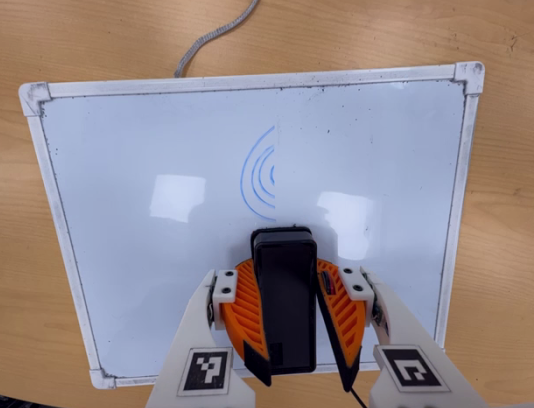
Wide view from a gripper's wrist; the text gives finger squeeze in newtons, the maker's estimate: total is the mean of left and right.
{"total": 12.5, "left": 11.7, "right": 13.2}